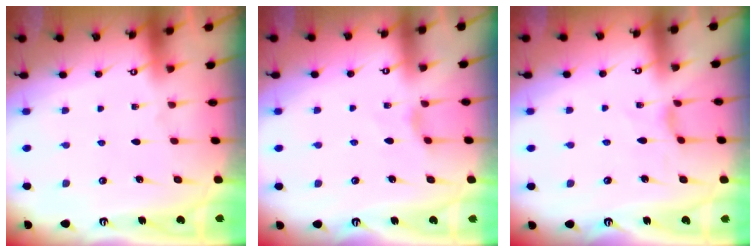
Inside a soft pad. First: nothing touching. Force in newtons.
{"total": 2.7, "press": 2.6, "slide": 0.5}
{"total": 2.3, "press": 2.3, "slide": 0.4}